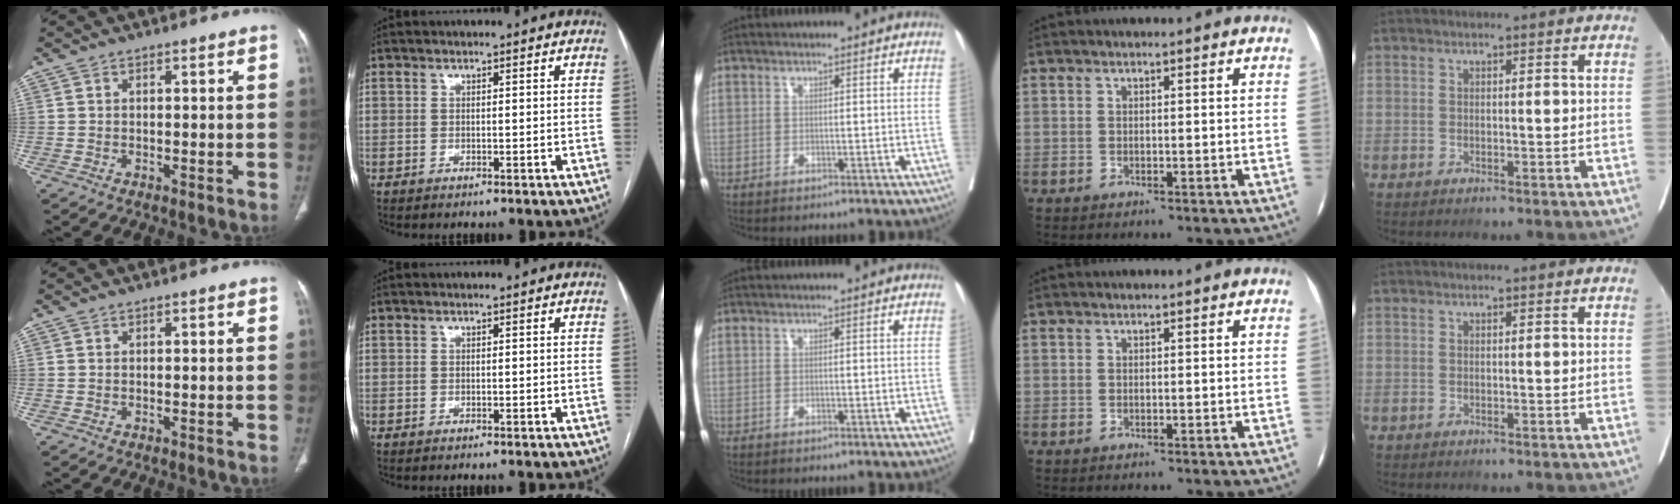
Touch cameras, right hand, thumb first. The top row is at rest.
{}